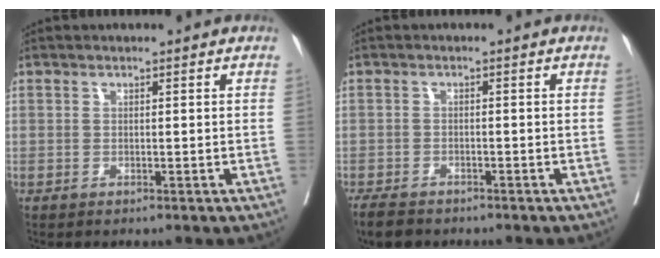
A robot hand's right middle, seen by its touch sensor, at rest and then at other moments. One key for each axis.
{"total": 4.4, "fx": -3.7, "fy": 1.6, "fz": 1.7, "tx": -0.034, "ty": -0.009, "tz": -0.060}